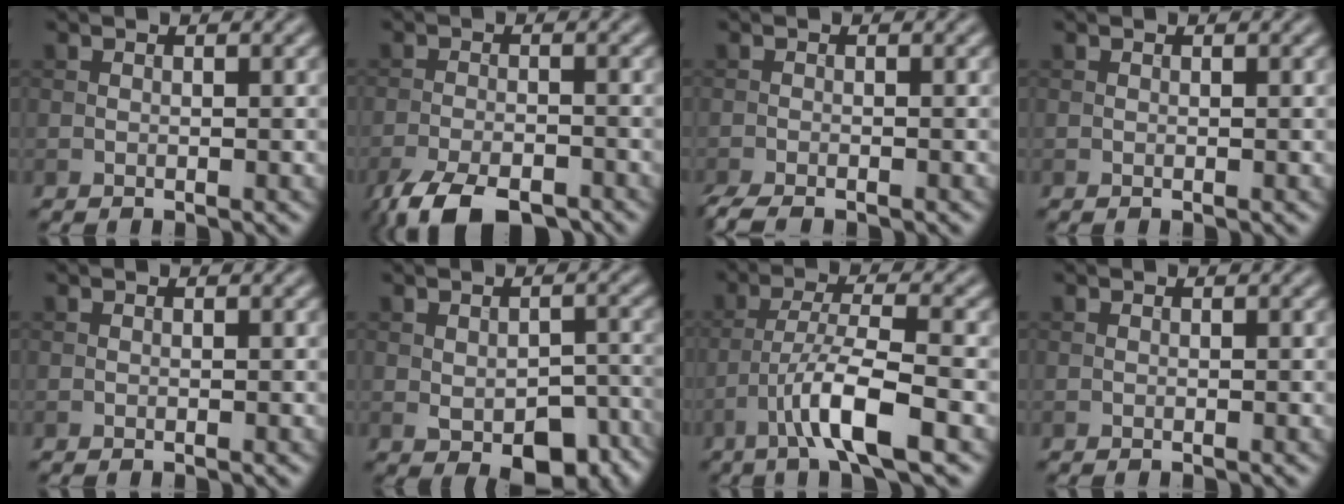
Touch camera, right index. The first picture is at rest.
{"total": 7.0, "force": [-5.3, 2.3, 4.0], "torque": [-0.069, -0.016, -0.097]}
{"total": 2.7, "force": [-2.3, 0.5, 1.4], "torque": [-0.029, -0.007, -0.043]}
{"total": 0.0}
{"total": 0.0}
{"total": 6.6, "force": [-3.1, 3.4, 4.7], "torque": [-0.063, -0.014, -0.031]}
{"total": 6.6, "force": [-3.2, 1.2, 5.6], "torque": [-0.101, 0.009, -0.062]}
{"total": 0.0}